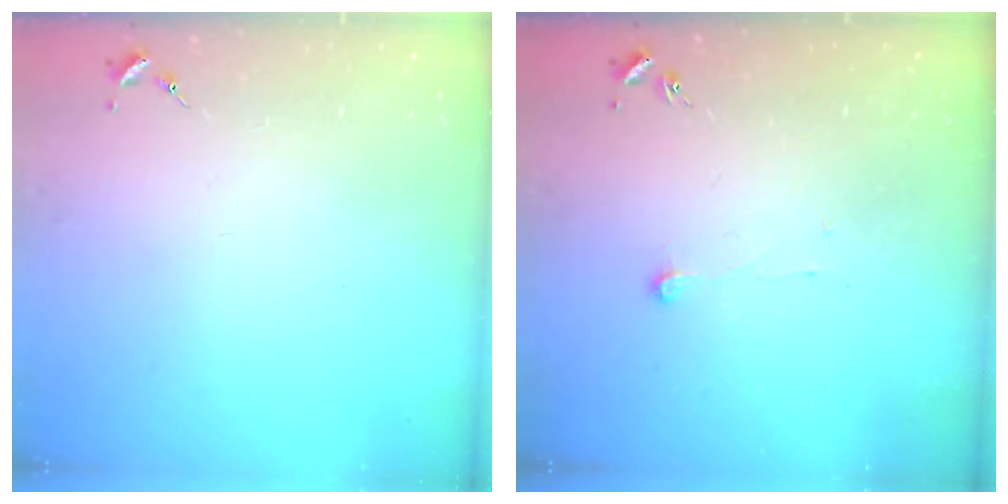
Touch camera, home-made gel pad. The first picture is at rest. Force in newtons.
{"total": 3.8, "press": 3.8, "slide": 0.3}